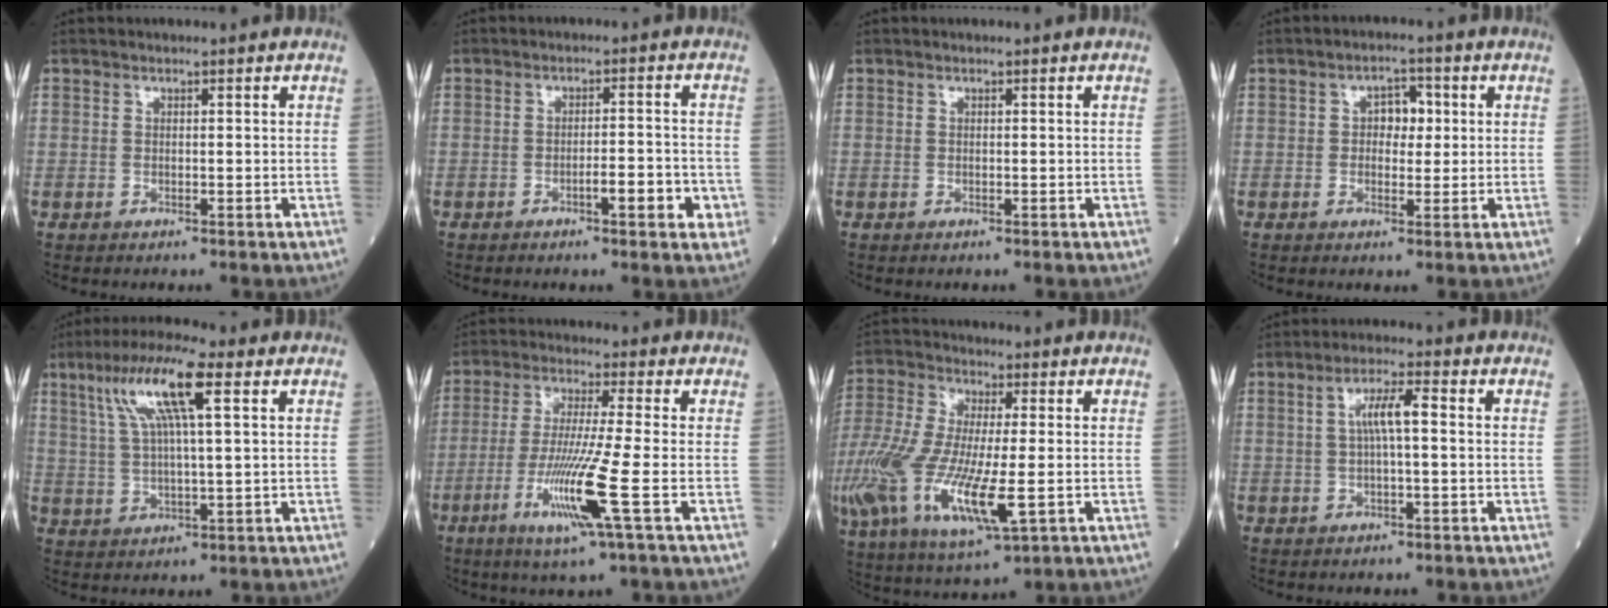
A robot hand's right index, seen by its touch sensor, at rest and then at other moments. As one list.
[{"total": 4.8, "force": [-2.0, 1.0, 4.3], "torque": [-0.055, 0.005, -0.027]}, {"total": 0.0}, {"total": 3.8, "force": [0.6, 2.4, 2.9], "torque": [-0.038, 0.012, 0.008]}, {"total": 11.2, "force": [4.8, 1.0, 10.0], "torque": [-0.199, 0.022, 0.088]}, {"total": 4.2, "force": [-0.9, -0.9, 4.0], "torque": [-0.084, -0.013, -0.018]}, {"total": 22.0, "force": [-5.6, 6.2, 20.3], "torque": [-0.495, -0.058, -0.098]}, {"total": 4.7, "force": [0.5, 0.6, 4.6], "torque": [-0.086, 0.014, 0.008]}]